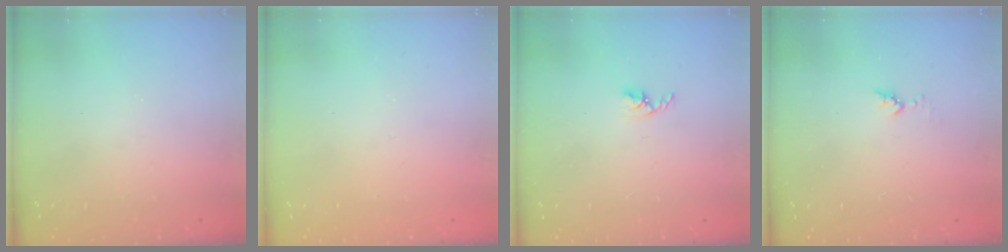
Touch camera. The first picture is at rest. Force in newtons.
{"total": 0.0}
{"total": 2.7, "press": 2.7, "slide": 0.5}
{"total": 3.7, "press": 3.6, "slide": 0.4}